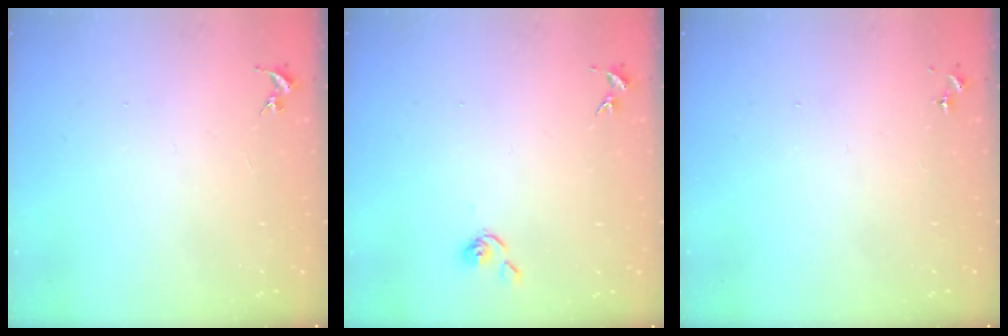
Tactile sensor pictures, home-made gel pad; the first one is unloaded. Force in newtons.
{"total": 5.1, "press": 5.1, "slide": 0.5}
{"total": 0.0}